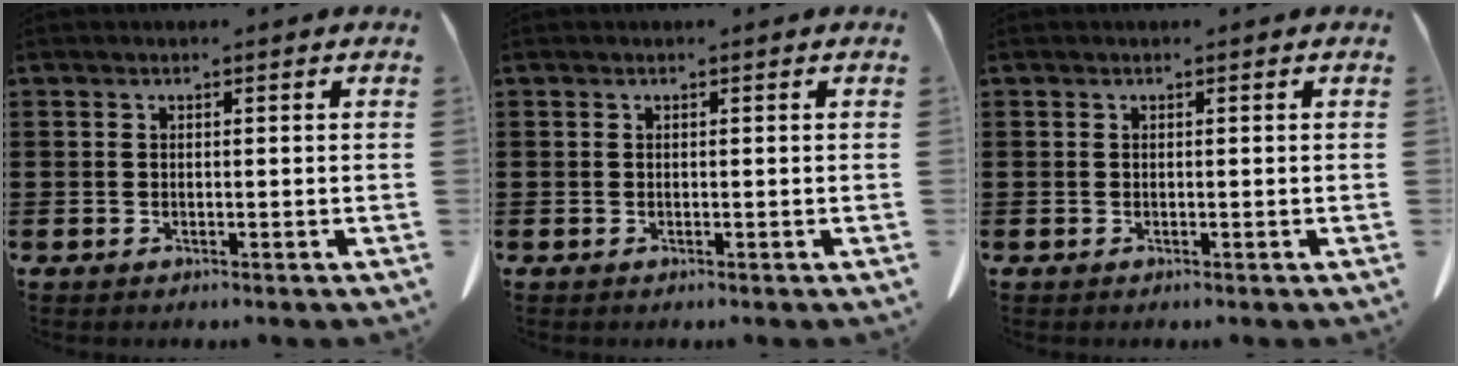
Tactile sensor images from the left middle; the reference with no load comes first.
{"total": 0.0}
{"total": 0.0}